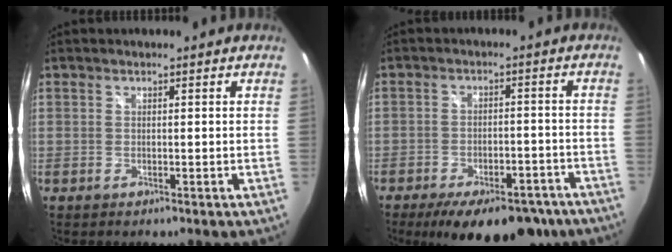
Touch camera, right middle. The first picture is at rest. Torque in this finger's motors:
{"motor_torque": [1.01, -1.13, 0.18, 0.13]}